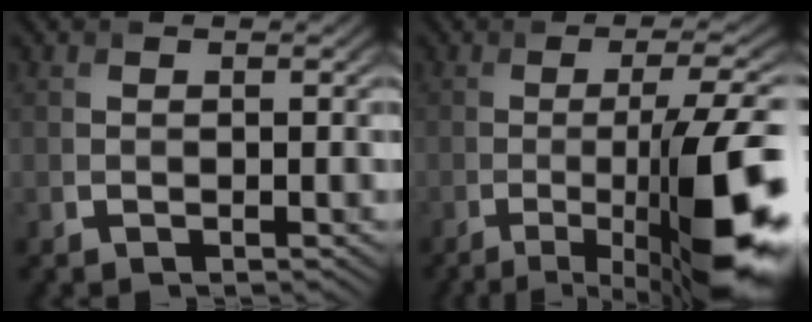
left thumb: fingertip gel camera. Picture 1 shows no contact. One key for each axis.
{"total": 13.6, "fx": -4.5, "fy": 2.9, "fz": 12.5, "tx": -0.159, "ty": 0.007, "tz": -0.071}